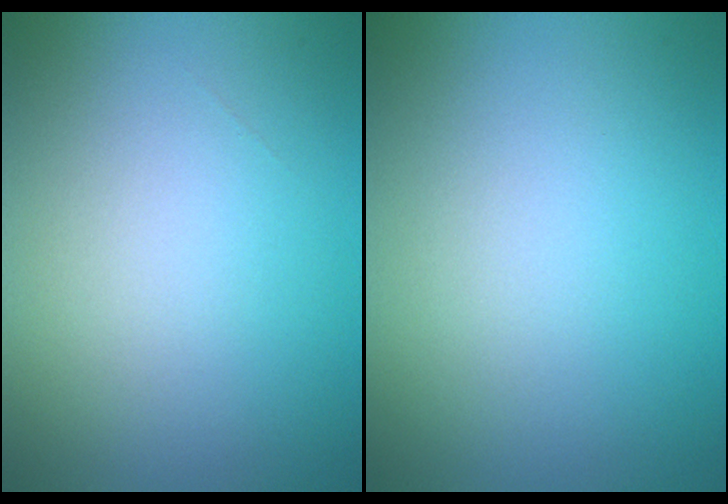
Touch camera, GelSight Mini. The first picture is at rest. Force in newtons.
{"total": 0.0}